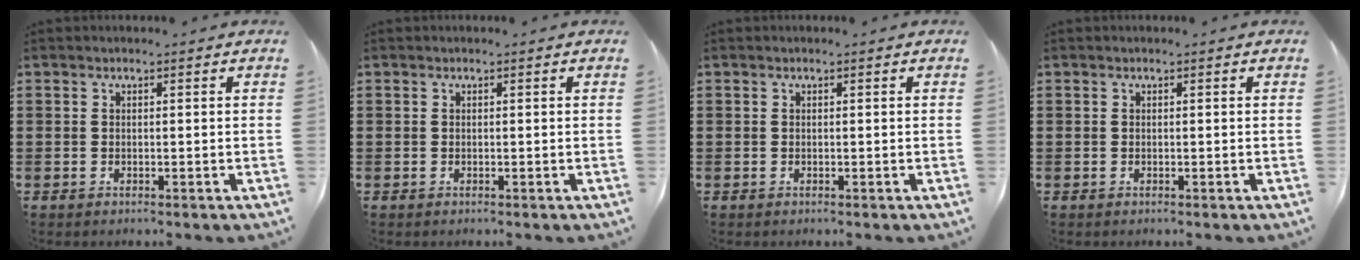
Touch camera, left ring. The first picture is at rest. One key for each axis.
{"total": 0.0}
{"total": 0.0}
{"total": 0.0}